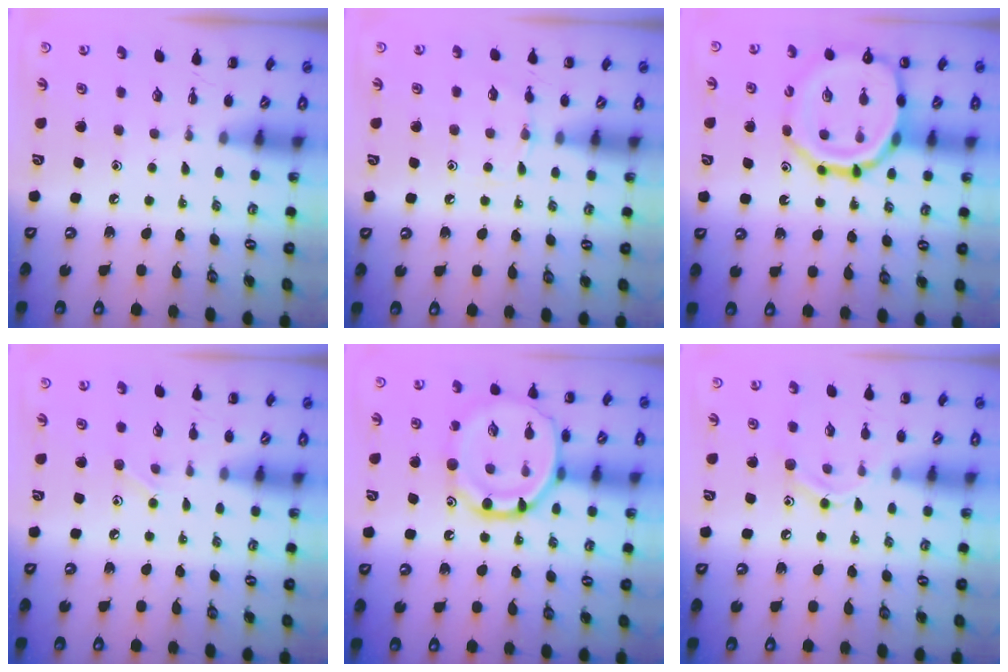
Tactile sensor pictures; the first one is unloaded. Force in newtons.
{"total": 5.3, "press": 5.0, "slide": 1.8}
{"total": 17.0, "press": 16.8, "slide": 2.5}
{"total": 5.5, "press": 5.2, "slide": 1.7}
{"total": 17.0, "press": 16.9, "slide": 1.7}
{"total": 9.2, "press": 9.2, "slide": 1.2}